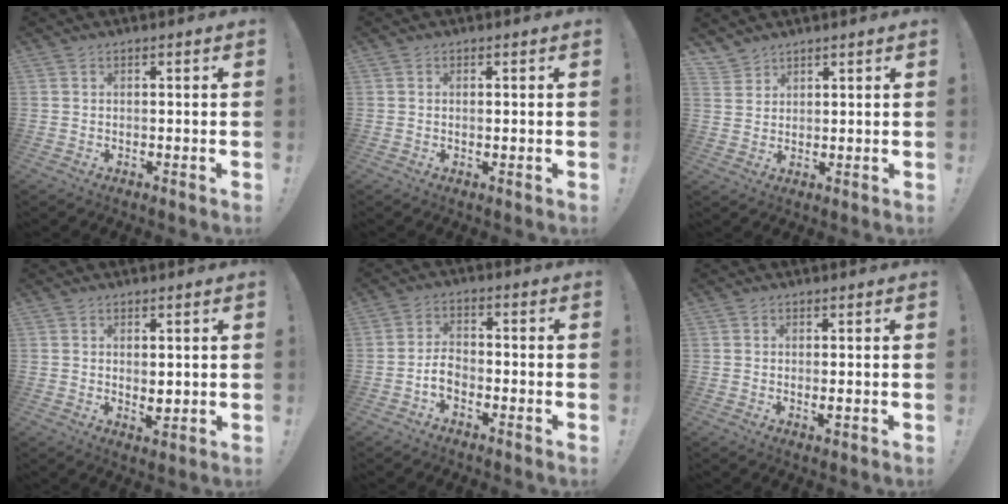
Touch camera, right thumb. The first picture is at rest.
{"total": 0.6, "force": [0.2, 0.1, 0.5], "torque": [-0.005, -0.002, 0.001]}
{"total": 4.1, "force": [3.1, 2.6, 0.1], "torque": [-0.005, -0.025, 0.062]}
{"total": 3.1, "force": [0.6, 1.5, 2.6], "torque": [-0.026, -0.007, 0.008]}
{"total": 4.9, "force": [-2.6, 2.8, 3.2], "torque": [-0.067, 0.002, -0.047]}
{"total": 1.6, "force": [0.0, 0.4, 1.6], "torque": [-0.013, -0.007, -0.002]}